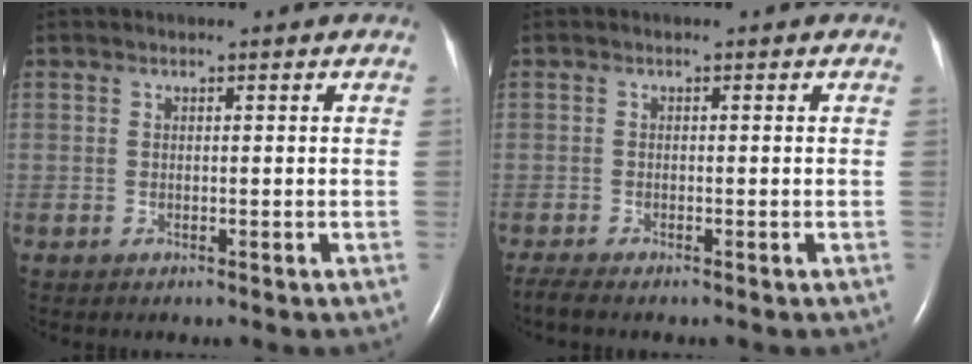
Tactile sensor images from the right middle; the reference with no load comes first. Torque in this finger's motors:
{"motor_torque": [0.18, -0.15, 0.01, 0.01]}